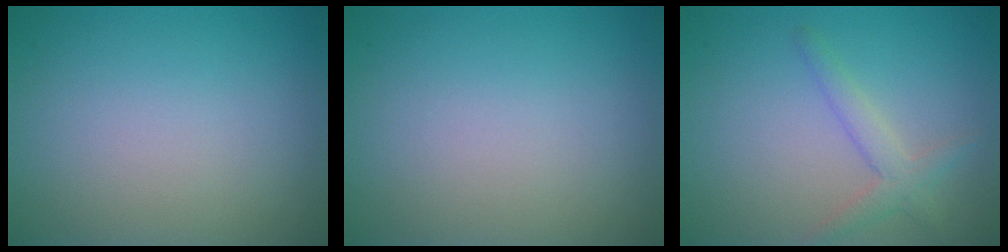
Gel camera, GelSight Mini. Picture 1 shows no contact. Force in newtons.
{"total": 0.0}
{"total": 2.2, "press": 2.2, "slide": 0.1}